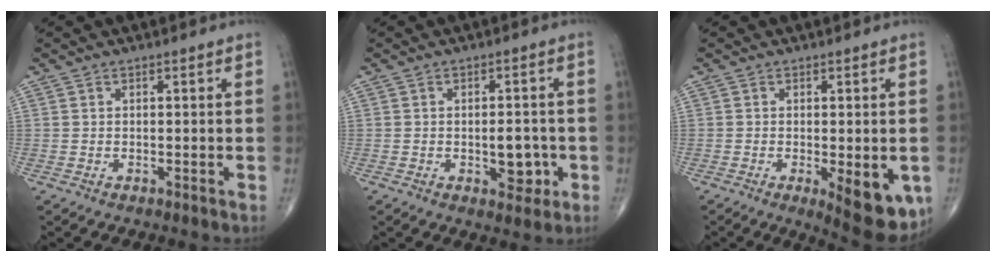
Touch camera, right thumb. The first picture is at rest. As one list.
[{"total": 5.5, "force": [-1.3, 3.0, 4.4], "torque": [-0.037, 0.003, -0.011]}, {"total": 10.1, "force": [-3.1, 3.7, 8.9], "torque": [-0.101, -0.016, -0.035]}]